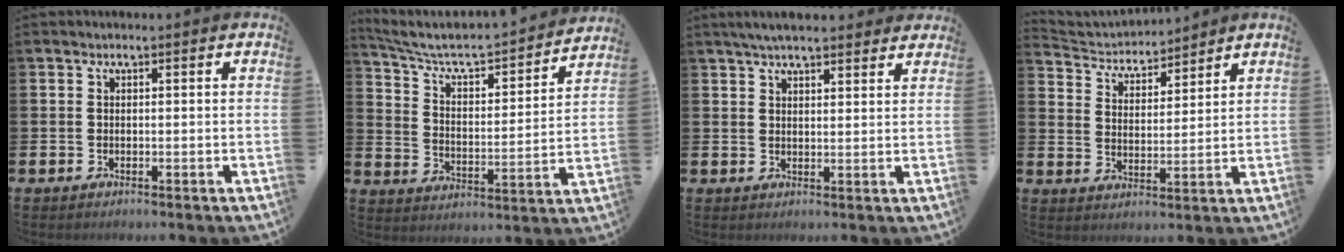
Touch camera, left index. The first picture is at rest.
{"total": 6.9, "force": [6.1, 1.7, 2.7], "torque": [-0.083, -0.047, 0.097]}
{"total": 4.4, "force": [4.0, 0.8, 1.6], "torque": [-0.034, -0.010, 0.072]}
{"total": 4.0, "force": [3.8, 1.2, 0.0], "torque": [-0.021, -0.029, 0.064]}